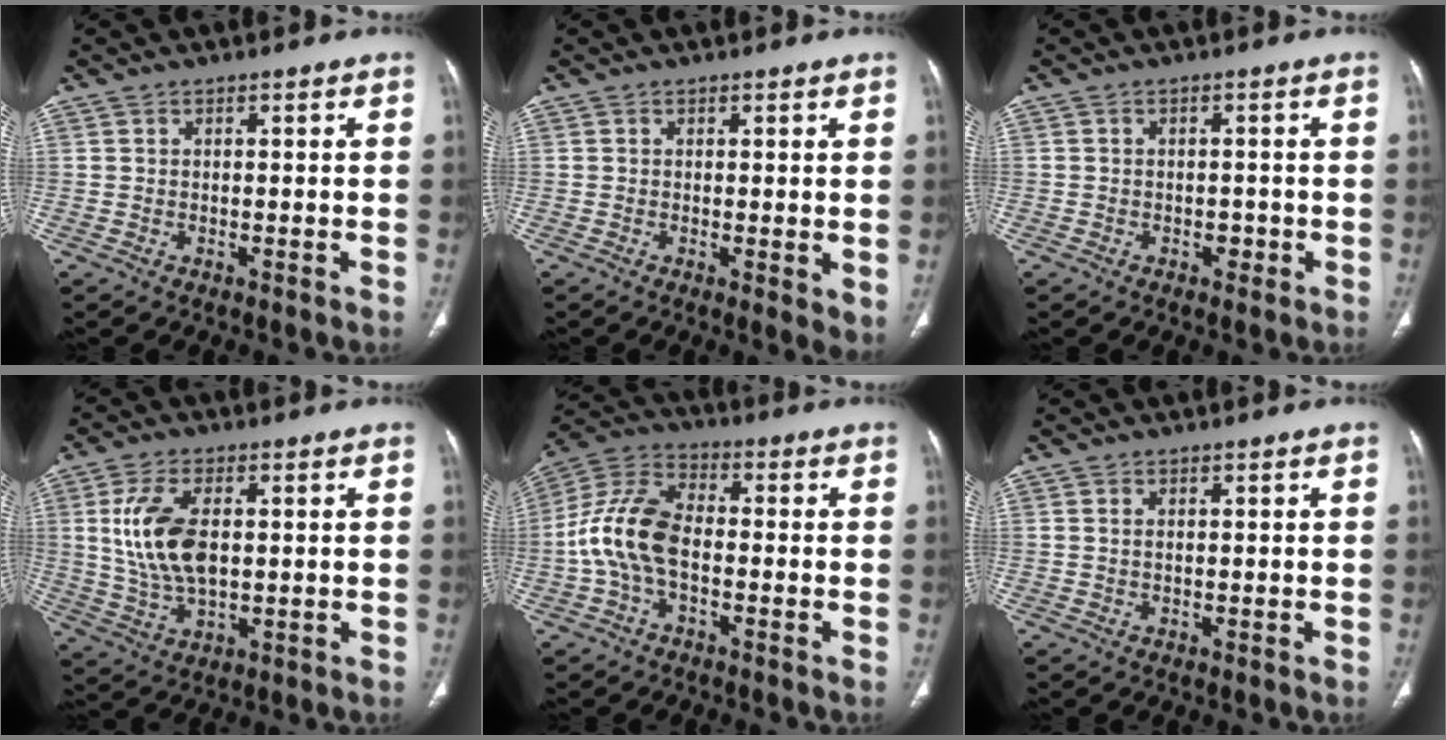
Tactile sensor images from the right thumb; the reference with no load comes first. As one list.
[{"total": 3.4, "force": [0.0, 1.2, 3.2], "torque": [-0.048, -0.013, 0.000]}, {"total": 1.7, "force": [-0.7, 1.3, 0.8], "torque": [-0.004, 0.005, -0.009]}, {"total": 12.0, "force": [1.6, 6.5, 10.0], "torque": [-0.202, -0.004, 0.037]}, {"total": 12.0, "force": [-1.9, 6.8, 9.7], "torque": [-0.203, 0.036, -0.044]}, {"total": 0.7, "force": [0.2, 0.3, 0.6], "torque": [-0.017, 0.004, 0.006]}]